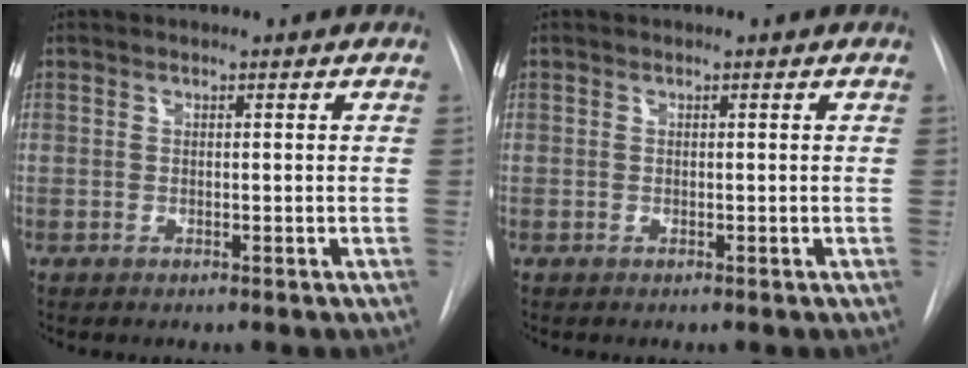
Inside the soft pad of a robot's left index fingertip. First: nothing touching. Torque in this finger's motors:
{"motor_torque": [-0.22, 0.23, 0.00, 0.00]}